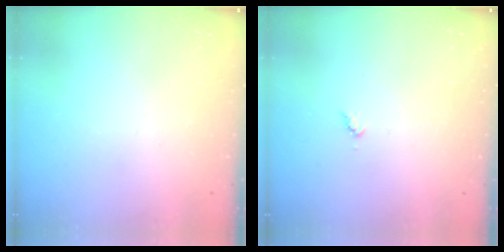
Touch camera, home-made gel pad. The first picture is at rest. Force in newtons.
{"total": 3.3, "press": 3.3, "slide": 0.4}